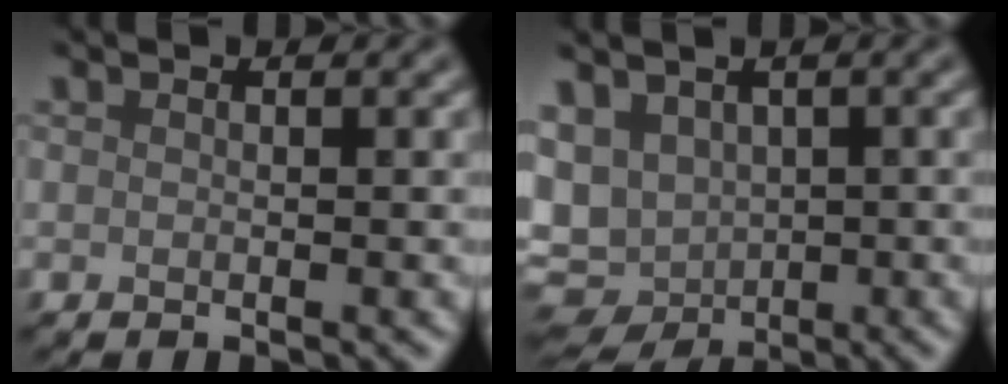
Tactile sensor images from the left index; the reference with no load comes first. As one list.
[{"total": 6.4, "force": [-1.0, 4.6, 4.3], "torque": [-0.061, -0.014, 0.003]}]